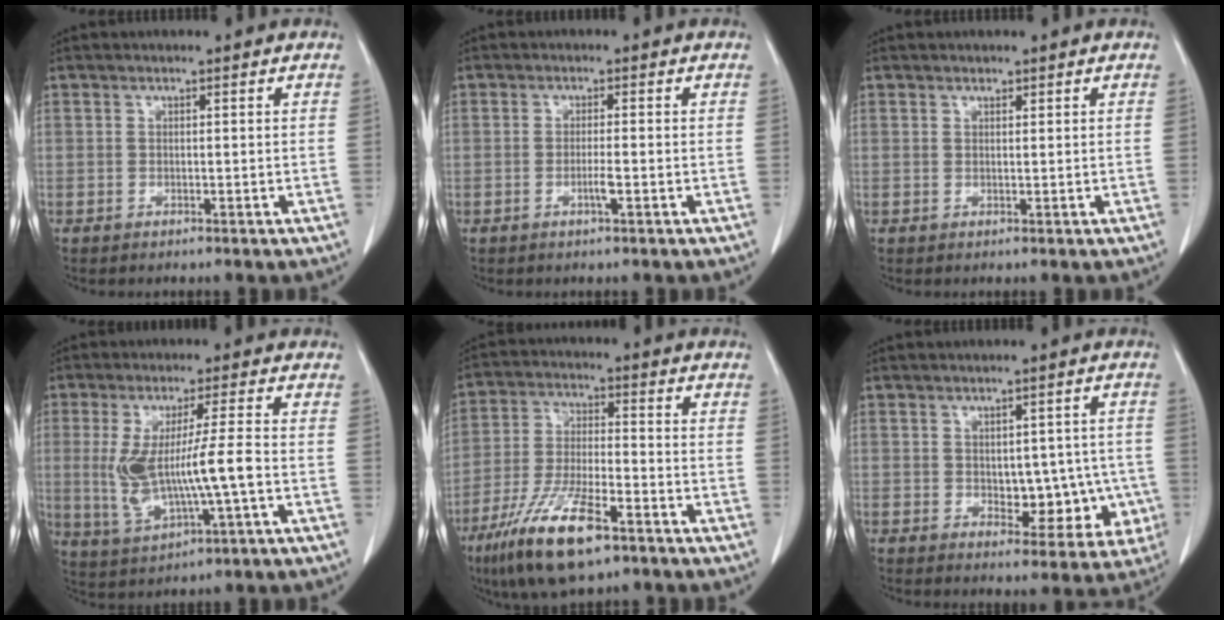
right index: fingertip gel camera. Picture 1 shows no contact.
{"total": 2.6, "force": [-0.9, 0.4, 2.4], "torque": [-0.048, 0.000, -0.015]}
{"total": 0.9, "force": [0.6, 0.6, 0.4], "torque": [-0.011, 0.000, 0.012]}
{"total": 11.5, "force": [-1.1, 1.5, 11.3], "torque": [-0.231, 0.001, -0.011]}
{"total": 14.4, "force": [-8.7, 3.7, 10.8], "torque": [-0.219, -0.020, -0.154]}
{"total": 11.0, "force": [-1.7, 6.7, 8.5], "torque": [-0.106, 0.024, -0.005]}